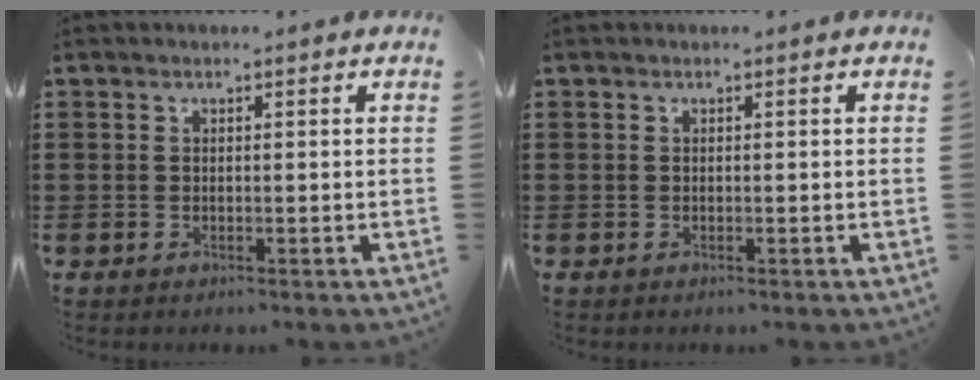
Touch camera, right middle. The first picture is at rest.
{"total": 0.0}